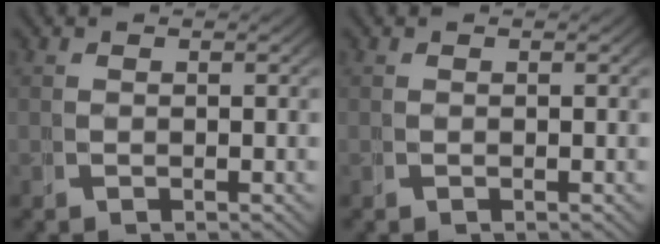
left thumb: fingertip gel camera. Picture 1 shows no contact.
{"total": 0.0}